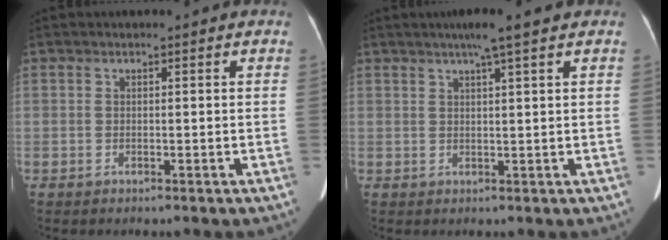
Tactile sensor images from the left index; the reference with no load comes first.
{"total": 4.2, "force": [2.9, -0.6, 3.0], "torque": [-0.051, 0.010, 0.050]}